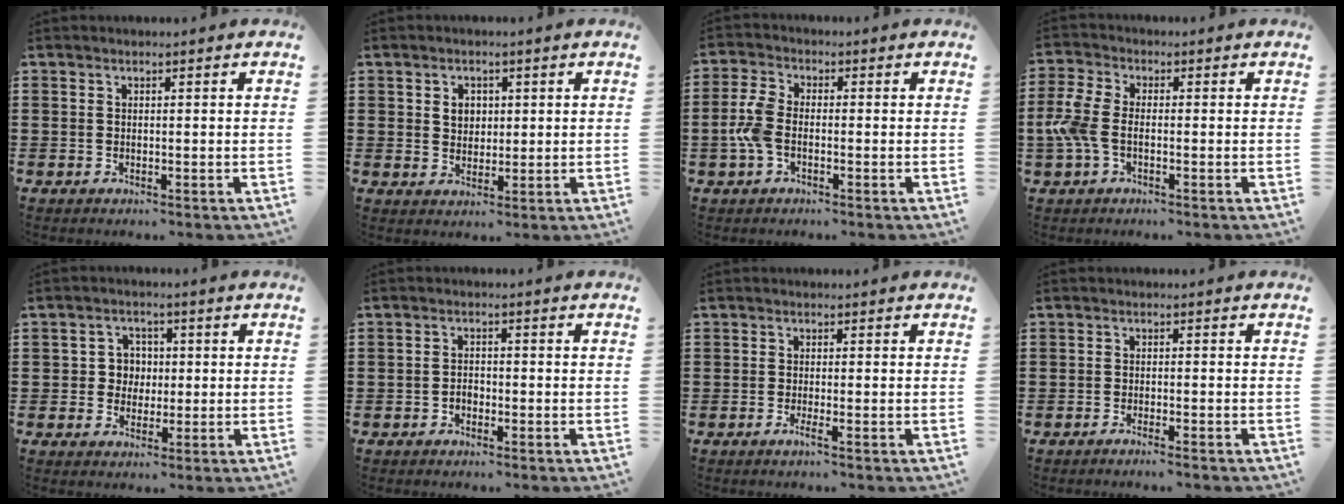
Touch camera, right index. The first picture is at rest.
{"total": 2.8, "force": [0.8, 2.3, 1.4], "torque": [-0.035, 0.011, 0.013]}
{"total": 5.1, "force": [-1.2, 2.8, 4.1], "torque": [-0.114, -0.008, -0.032]}
{"total": 5.1, "force": [-1.3, 2.8, 4.1], "torque": [-0.115, -0.006, -0.034]}
{"total": 3.7, "force": [0.0, 3.4, 1.3], "torque": [-0.039, 0.011, -0.005]}
{"total": 1.5, "force": [-0.8, 1.0, 0.7], "torque": [-0.017, 0.000, -0.016]}
{"total": 1.4, "force": [-0.8, 0.0, 1.1], "torque": [-0.026, -0.007, -0.017]}
{"total": 1.2, "force": [-1.1, -0.2, 0.4], "torque": [-0.007, 0.000, -0.022]}